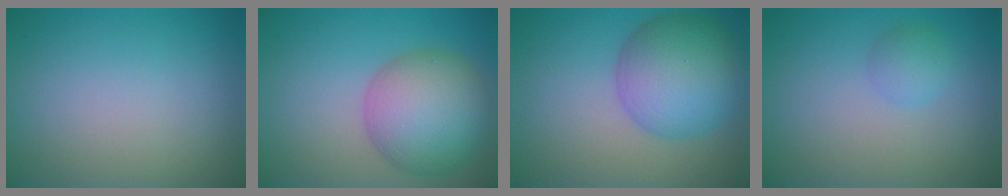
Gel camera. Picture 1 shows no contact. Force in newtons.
{"total": 8.1, "press": 8.1, "slide": 0.3}
{"total": 8.2, "press": 8.2, "slide": 0.3}
{"total": 1.6, "press": 1.5, "slide": 0.1}